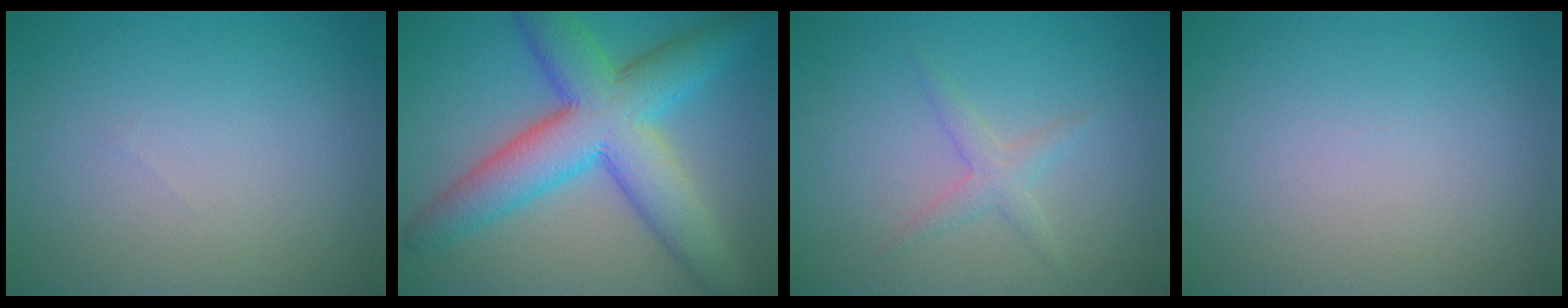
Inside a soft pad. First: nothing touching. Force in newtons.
{"total": 9.6, "press": 9.6, "slide": 0.4}
{"total": 1.6, "press": 1.6, "slide": 0.1}
{"total": 0.0}